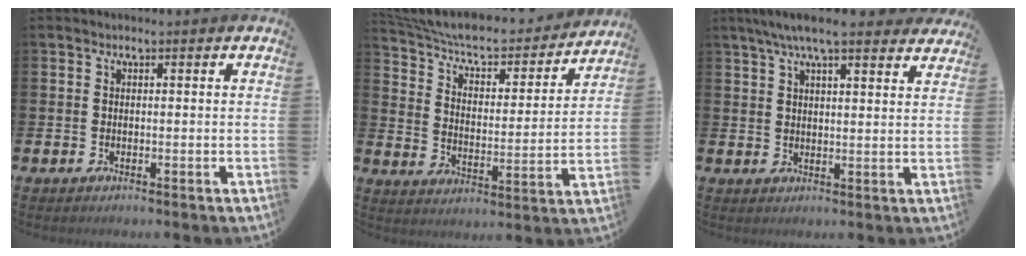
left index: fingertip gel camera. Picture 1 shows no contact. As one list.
[{"total": 7.1, "force": [6.5, 1.8, 2.3], "torque": [-0.077, -0.049, 0.107]}, {"total": 6.9, "force": [6.1, 1.0, 3.1], "torque": [-0.067, -0.016, 0.109]}]